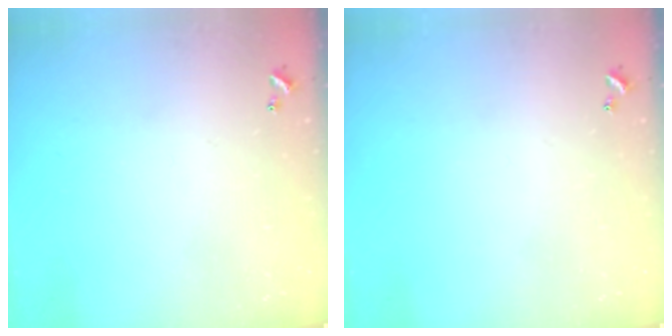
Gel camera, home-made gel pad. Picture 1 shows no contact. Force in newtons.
{"total": 0.0}